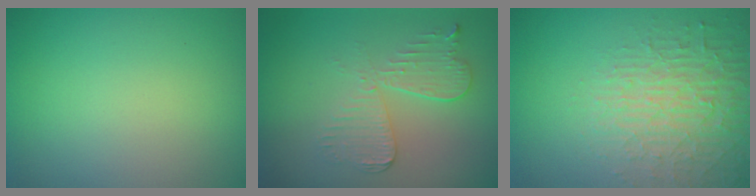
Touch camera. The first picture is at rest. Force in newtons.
{"total": 3.5, "press": 3.1, "slide": 1.7}
{"total": 4.0, "press": 3.9, "slide": 0.7}